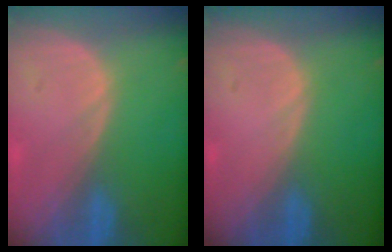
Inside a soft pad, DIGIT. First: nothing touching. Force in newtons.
{"total": 0.0}